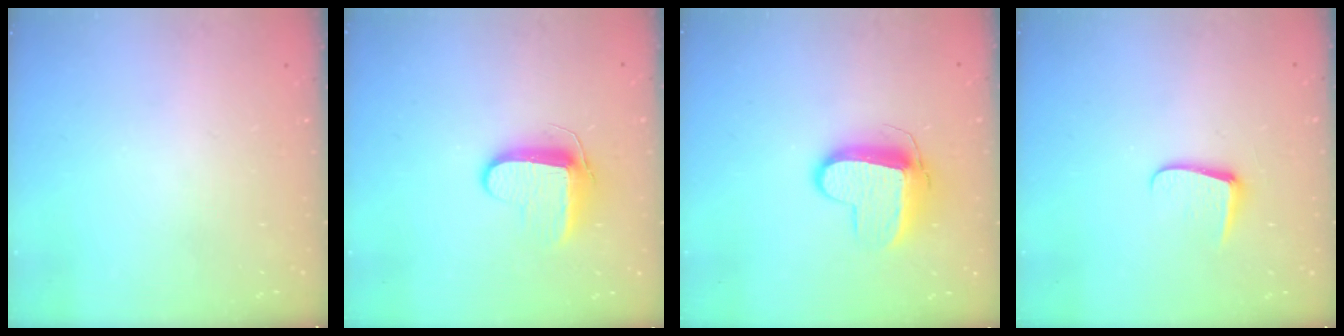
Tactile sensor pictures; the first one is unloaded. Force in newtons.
{"total": 9.8, "press": 9.7, "slide": 1.1}
{"total": 11.1, "press": 11.1, "slide": 0.4}
{"total": 6.0, "press": 6.0, "slide": 0.8}